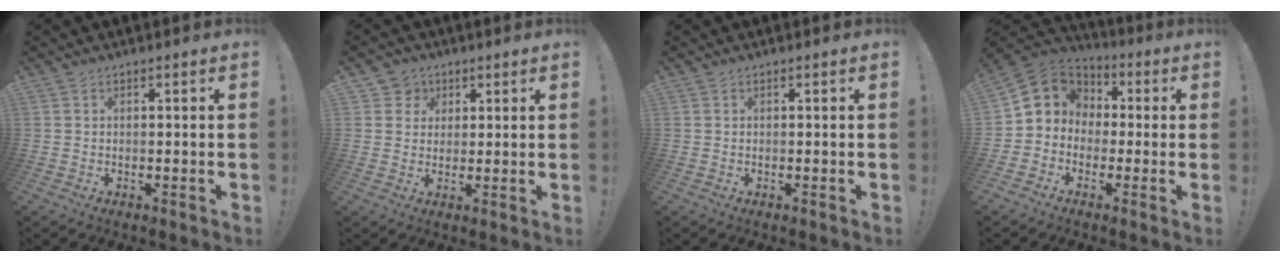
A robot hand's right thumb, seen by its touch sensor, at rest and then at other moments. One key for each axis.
{"total": 4.9, "fx": 1.9, "fy": 4.5, "fz": 0.5, "tx": -0.010, "ty": -0.012, "tz": 0.037}
{"total": 0.0}
{"total": 6.9, "fx": -0.9, "fy": 6.7, "fz": 1.1, "tx": -0.011, "ty": 0.007, "tz": -0.007}